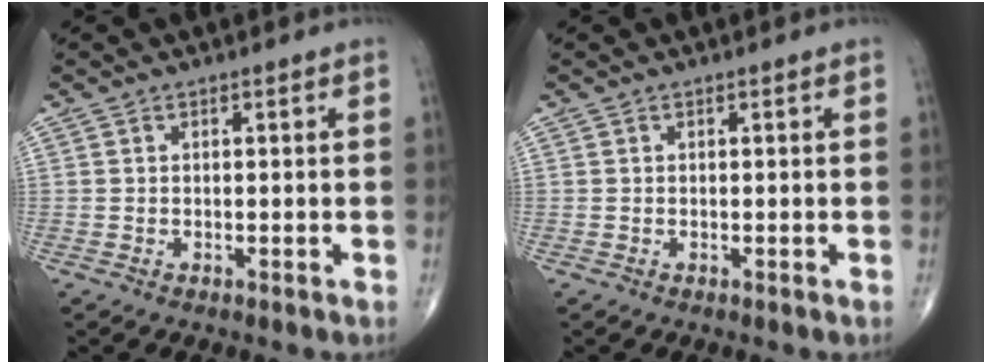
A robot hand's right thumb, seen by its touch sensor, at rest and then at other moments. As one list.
[{"total": 0.0}]